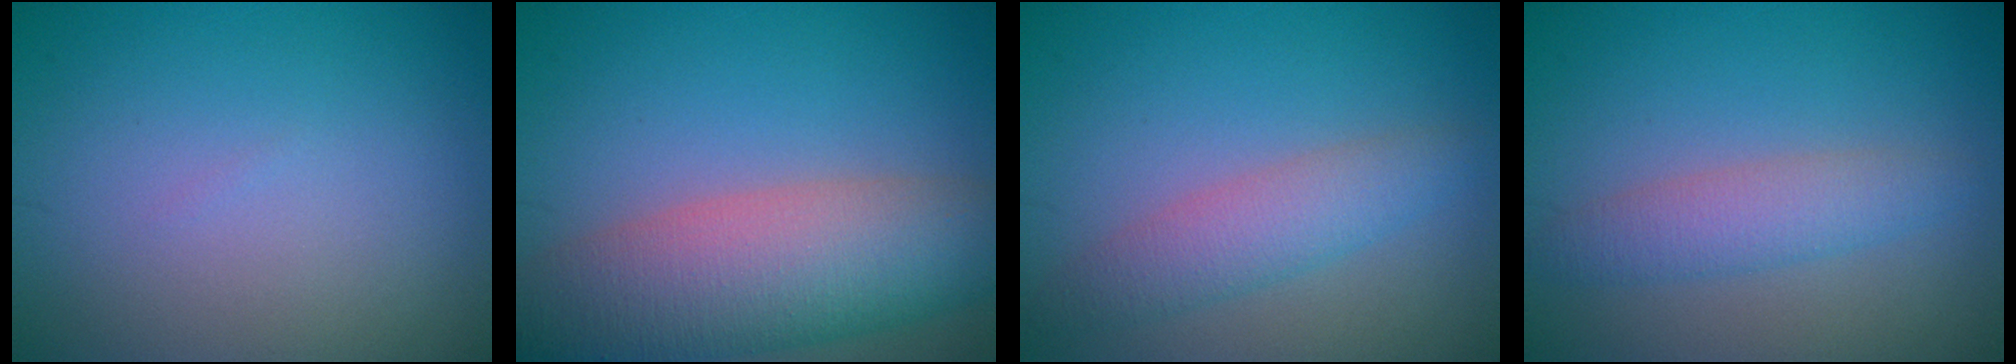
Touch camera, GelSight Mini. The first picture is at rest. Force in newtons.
{"total": 9.4, "press": 9.4, "slide": 0.4}
{"total": 3.3, "press": 3.3, "slide": 0.1}
{"total": 3.0, "press": 3.0, "slide": 0.1}